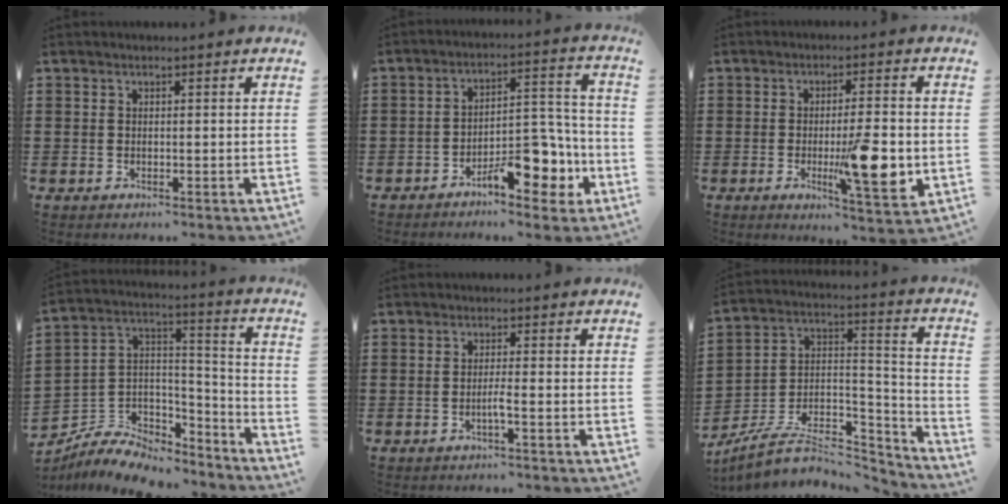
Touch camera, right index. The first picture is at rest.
{"total": 9.5, "force": [-5.7, 4.2, 6.3], "torque": [-0.067, 0.014, -0.100]}
{"total": 10.4, "force": [-2.0, 2.3, 9.9], "torque": [-0.156, -0.013, -0.030]}
{"total": 7.4, "force": [-6.4, 3.3, 1.7], "torque": [-0.046, 0.007, -0.126]}
{"total": 1.9, "force": [-0.9, -0.3, 1.6], "torque": [-0.029, -0.005, -0.017]}
{"total": 8.3, "force": [-6.4, 3.8, 3.6], "torque": [-0.076, 0.010, -0.125]}